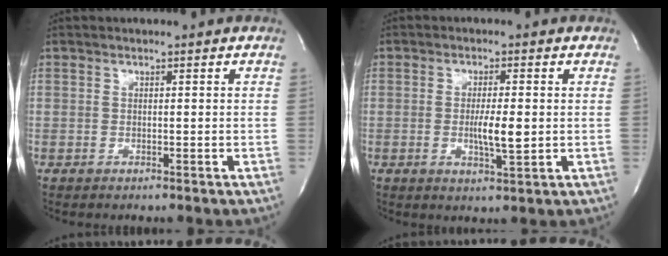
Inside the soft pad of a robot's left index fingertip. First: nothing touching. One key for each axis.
{"total": 4.5, "fx": -0.5, "fy": 0.7, "fz": 4.4, "tx": -0.079, "ty": -0.008, "tz": -0.008}